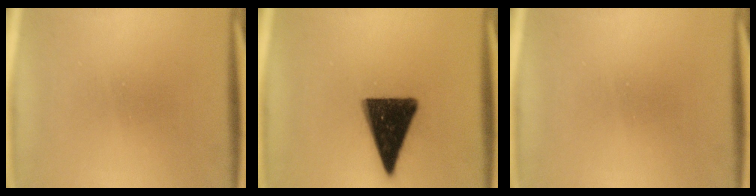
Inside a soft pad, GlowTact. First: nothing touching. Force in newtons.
{"total": 15.0}
{"total": 0.0}